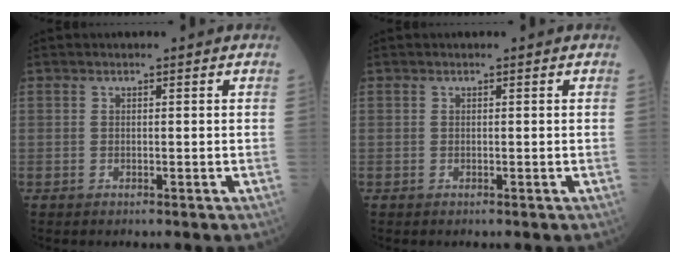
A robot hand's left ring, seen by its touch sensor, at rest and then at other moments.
{"total": 0.0}